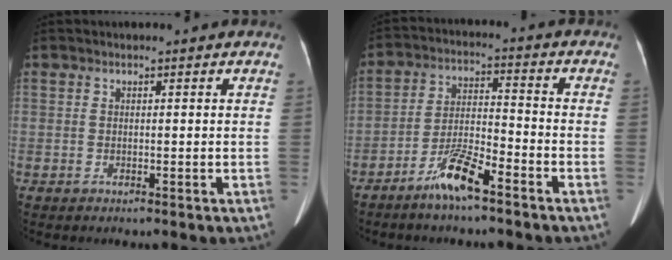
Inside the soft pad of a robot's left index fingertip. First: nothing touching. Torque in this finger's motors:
{"motor_torque": [0.96, 0.93, 0.12, 0.11]}